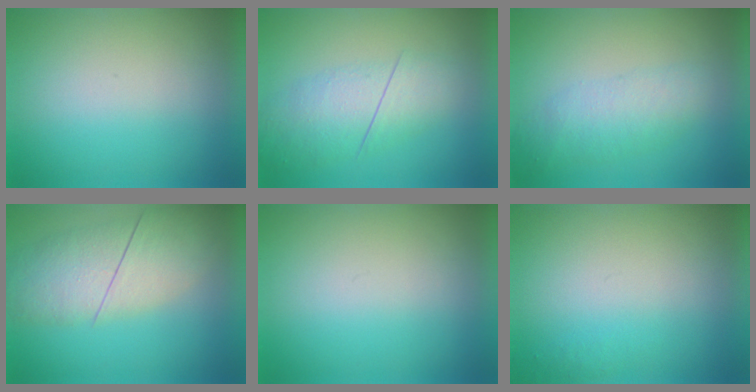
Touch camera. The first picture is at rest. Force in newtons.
{"total": 2.8}
{"total": 2.1}
{"total": 3.8}
{"total": 0.0}
{"total": 1.0}